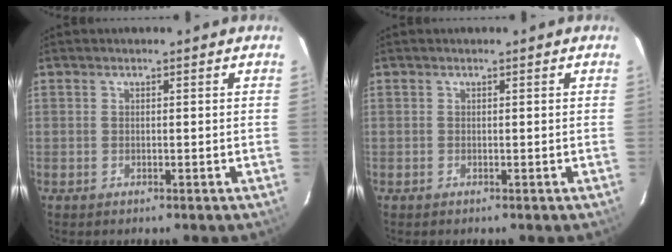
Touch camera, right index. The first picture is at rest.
{"total": 0.0}